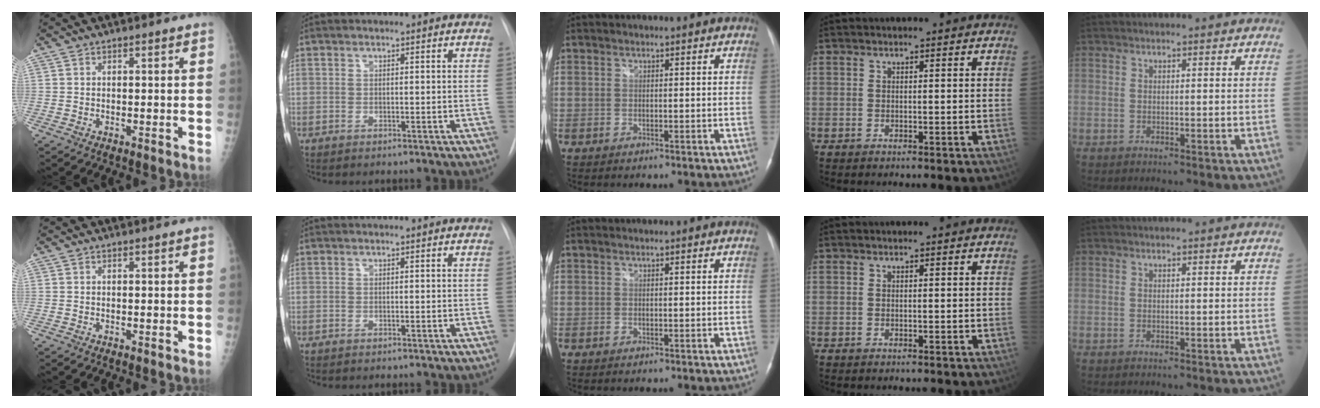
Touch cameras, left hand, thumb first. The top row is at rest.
{}